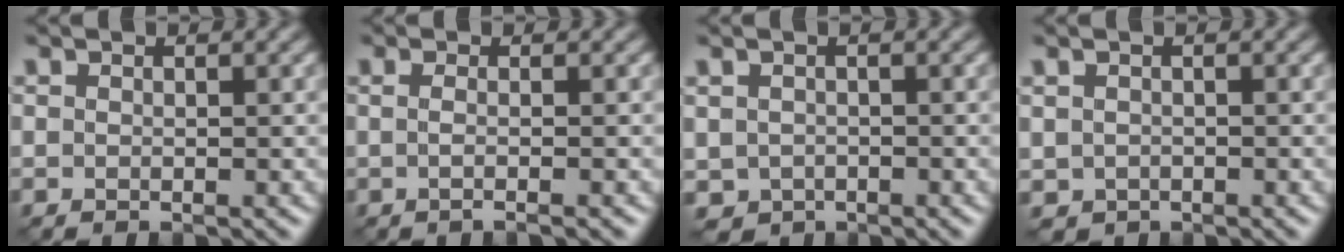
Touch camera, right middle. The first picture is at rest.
{"total": 1.6, "force": [-0.3, 0.2, 1.6], "torque": [-0.029, -0.002, -0.010]}
{"total": 1.7, "force": [-0.7, 1.4, 0.7], "torque": [-0.021, -0.005, -0.014]}
{"total": 1.0, "force": [-0.3, 0.9, 0.4], "torque": [-0.011, -0.004, -0.004]}